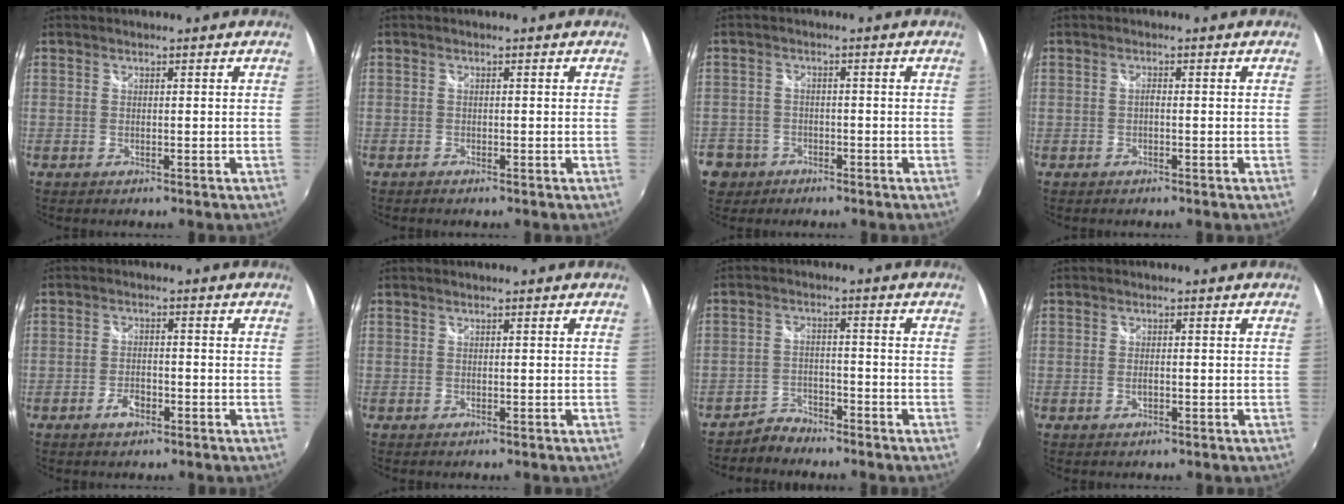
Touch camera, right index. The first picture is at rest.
{"total": 0.6, "force": [-0.6, 0.2, 0.2], "torque": [-0.007, -0.003, -0.012]}
{"total": 3.8, "force": [-1.3, 3.5, 0.7], "torque": [-0.024, 0.009, -0.011]}
{"total": 0.7, "force": [-0.3, 0.2, 0.6], "torque": [-0.013, 0.003, -0.006]}
{"total": 3.5, "force": [-2.0, 1.8, 2.3], "torque": [-0.049, -0.001, -0.036]}
{"total": 0.0}
{"total": 4.3, "force": [-4.0, 1.6, 0.3], "torque": [-0.014, 0.009, -0.074]}
{"total": 1.2, "force": [-0.4, 0.6, 1.0], "torque": [-0.020, -0.002, -0.006]}